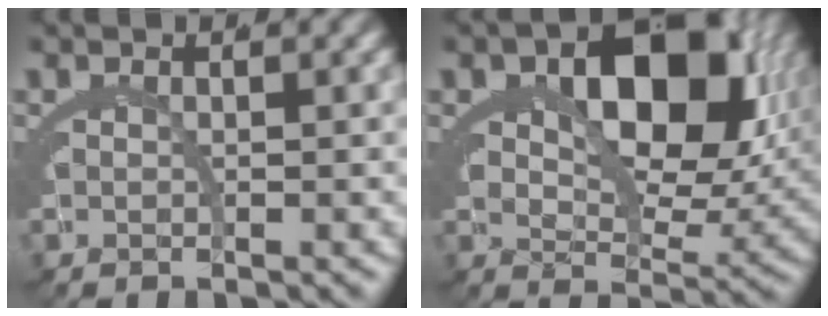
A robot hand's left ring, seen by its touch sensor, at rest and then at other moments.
{"total": 11.2, "force": [3.3, 7.0, 8.1], "torque": [-0.121, -0.016, 0.061]}